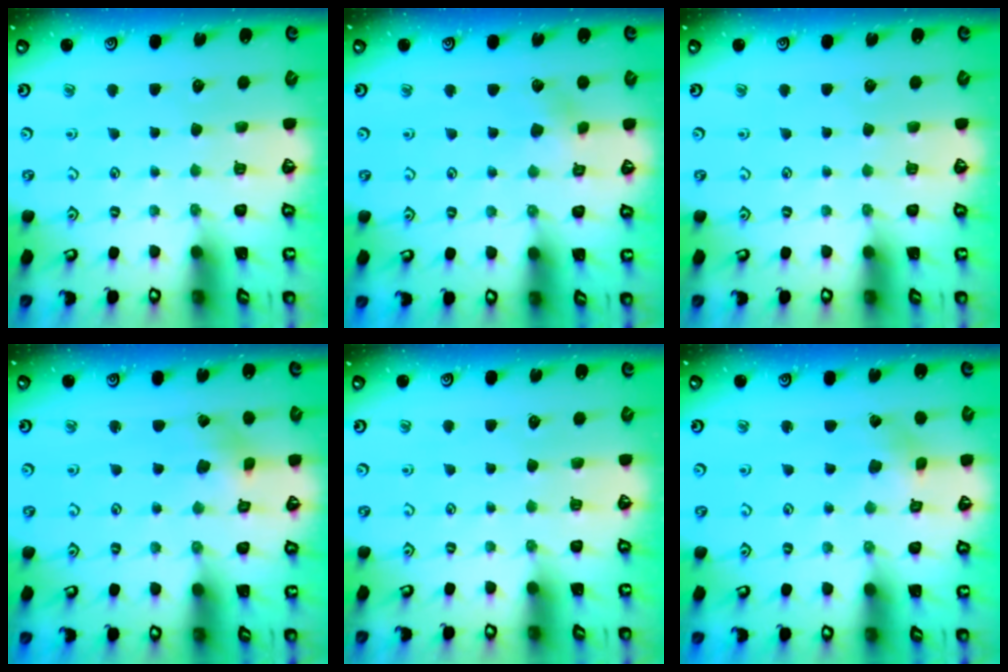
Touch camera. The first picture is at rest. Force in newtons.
{"total": 3.4, "press": 3.4, "slide": 0.5}
{"total": 0.0}
{"total": 2.7, "press": 2.7, "slide": 0.4}
{"total": 0.0}
{"total": 2.1, "press": 2.1, "slide": 0.3}